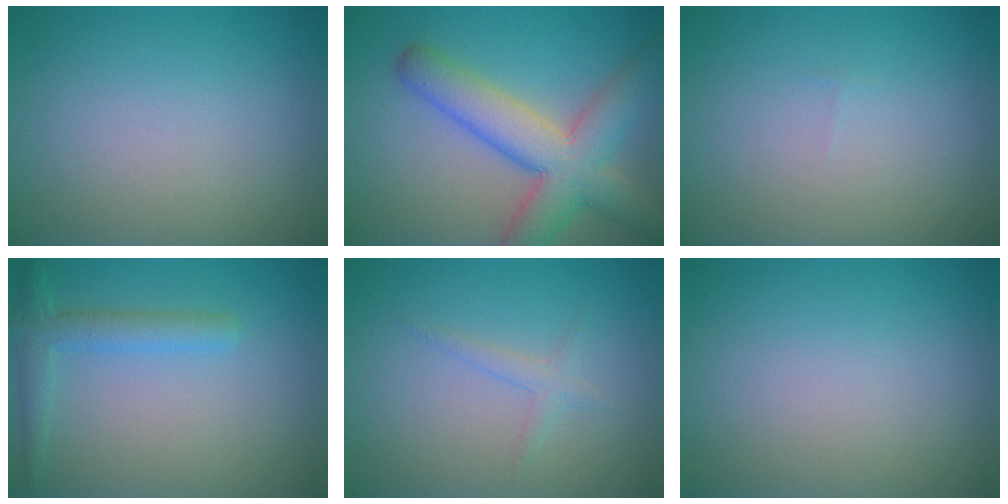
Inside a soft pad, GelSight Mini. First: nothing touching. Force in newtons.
{"total": 7.8, "press": 7.8, "slide": 0.3}
{"total": 0.0}
{"total": 2.6, "press": 2.6, "slide": 0.2}
{"total": 1.2, "press": 1.2, "slide": 0.0}
{"total": 0.0}